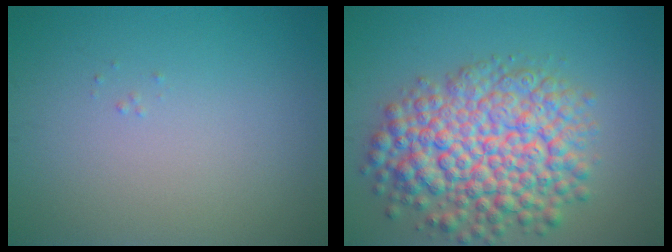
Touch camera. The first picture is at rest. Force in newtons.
{"total": 9.6, "press": 9.6, "slide": 0.4}